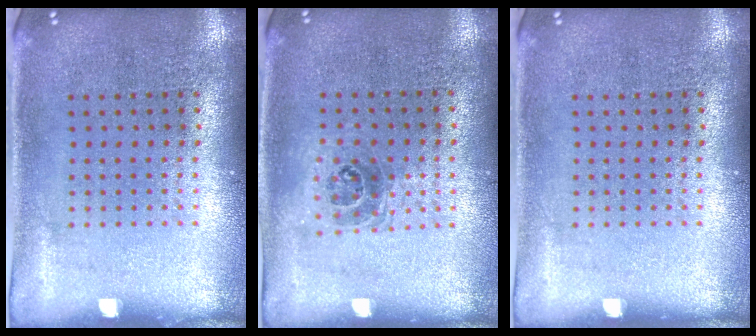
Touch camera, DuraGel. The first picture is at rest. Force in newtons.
{"total": 1.0, "press": 0.9, "slide": 0.4}
{"total": 0.0}